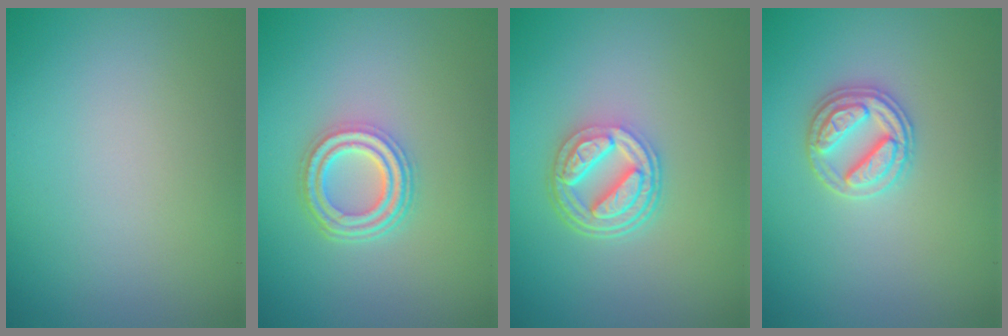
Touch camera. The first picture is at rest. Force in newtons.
{"total": 4.0, "press": 3.1, "slide": 2.5}
{"total": 5.1, "press": 3.6, "slide": 3.5}
{"total": 2.8, "press": 2.8, "slide": 0.2}